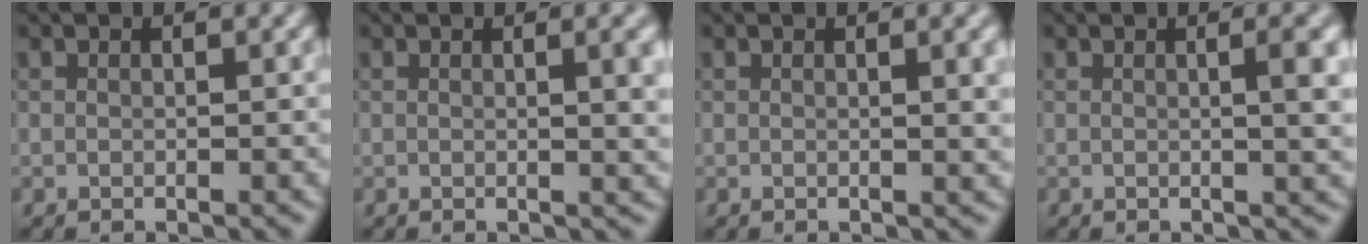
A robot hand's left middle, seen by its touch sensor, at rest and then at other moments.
{"total": 3.3, "force": [0.6, 1.0, 3.1], "torque": [-0.030, 0.004, 0.005]}
{"total": 2.6, "force": [0.6, 0.8, 2.4], "torque": [-0.023, 0.002, 0.006]}
{"total": 3.6, "force": [0.4, 1.0, 3.4], "torque": [-0.036, 0.008, 0.000]}